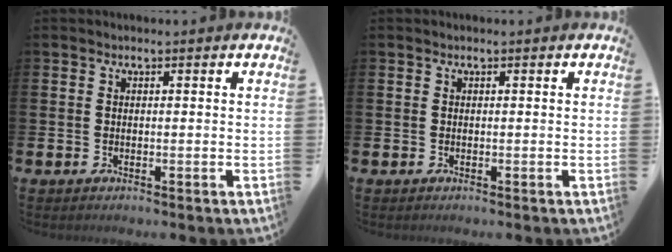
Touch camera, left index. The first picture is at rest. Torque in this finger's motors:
{"motor_torque": [-0.01, 0.00, 0.00, 0.00]}